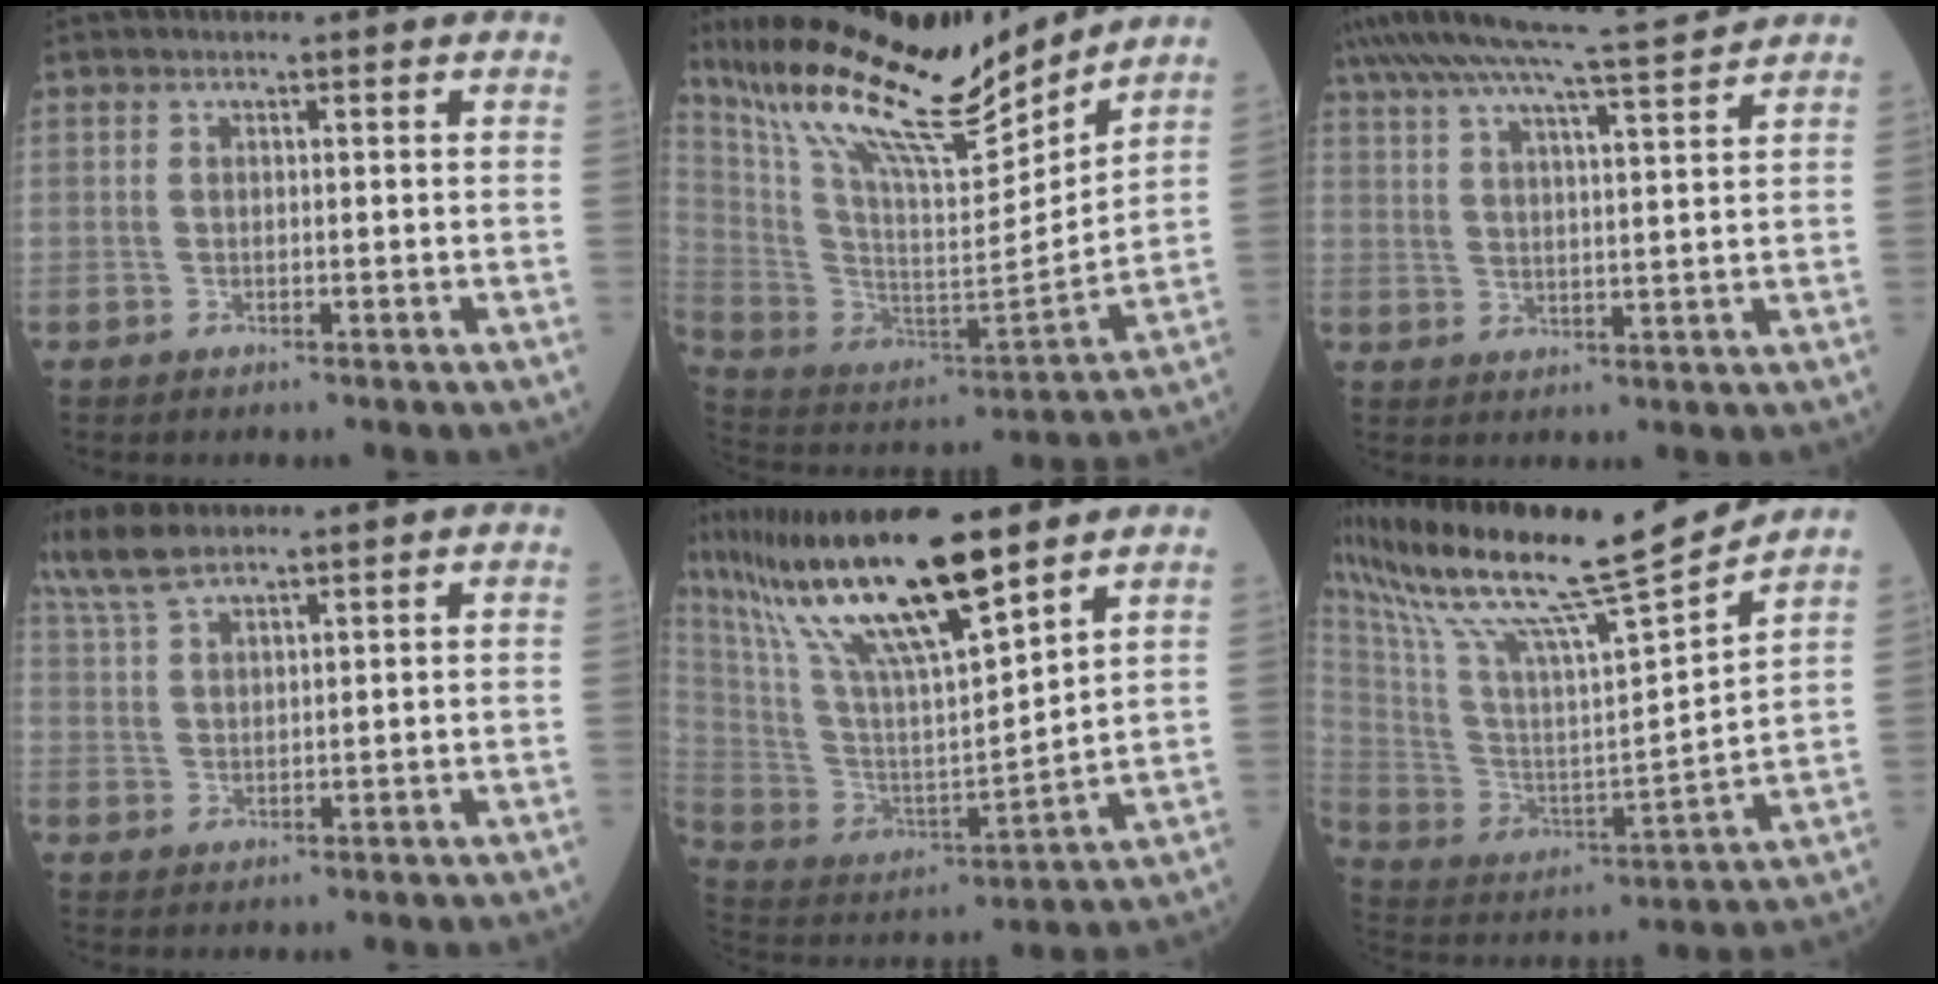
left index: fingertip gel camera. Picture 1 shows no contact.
{"total": 22.6, "force": [18.3, 3.3, 12.8], "torque": [-0.237, -0.011, 0.324]}
{"total": 13.5, "force": [11.9, -0.9, 6.4], "torque": [-0.123, 0.006, 0.173]}
{"total": 7.2, "force": [5.9, 1.4, 3.8], "torque": [-0.092, 0.019, 0.122]}
{"total": 22.1, "force": [15.7, 2.8, 15.3], "torque": [-0.298, 0.002, 0.291]}
{"total": 21.3, "force": [18.0, -0.9, 11.3], "torque": [-0.222, -0.024, 0.310]}